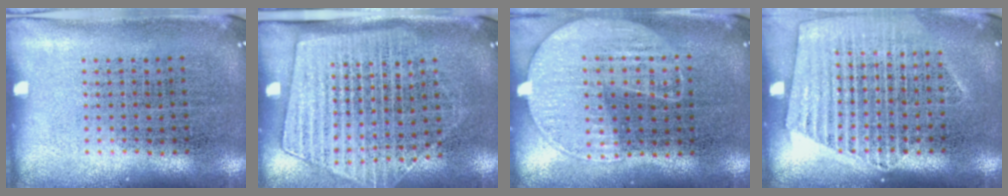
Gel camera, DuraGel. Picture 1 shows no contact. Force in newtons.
{"total": 1.9, "press": 1.6, "slide": 1.0}
{"total": 1.3, "press": 1.1, "slide": 0.6}
{"total": 1.6, "press": 1.4, "slide": 0.6}